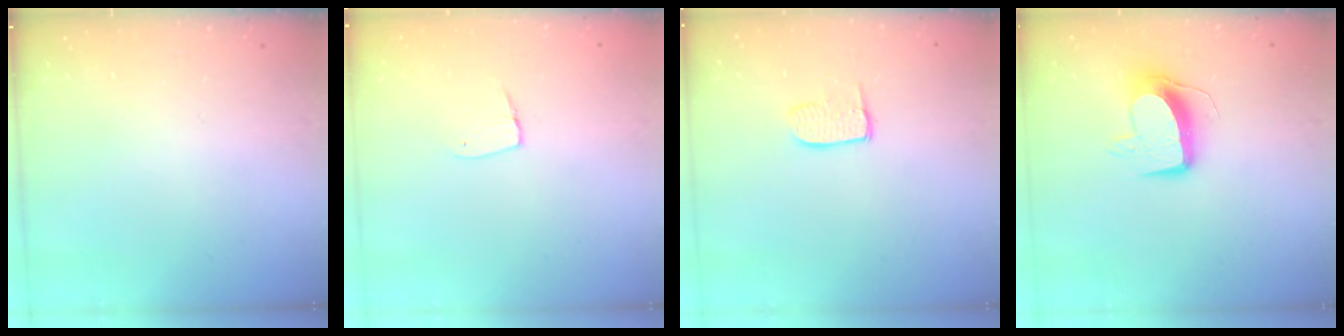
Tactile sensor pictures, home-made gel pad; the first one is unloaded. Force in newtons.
{"total": 4.6, "press": 4.6, "slide": 0.4}
{"total": 7.0, "press": 7.0, "slide": 0.3}
{"total": 11.0, "press": 10.9, "slide": 0.7}